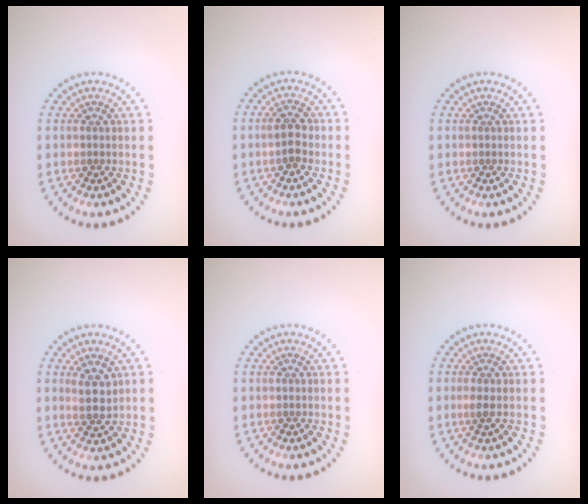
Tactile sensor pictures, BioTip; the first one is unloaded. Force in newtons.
{"total": 1.7, "press": 1.7, "slide": 0.3}
{"total": 0.0}
{"total": 2.1, "press": 1.9, "slide": 0.7}
{"total": 0.0}
{"total": 0.9, "press": 0.8, "slide": 0.5}